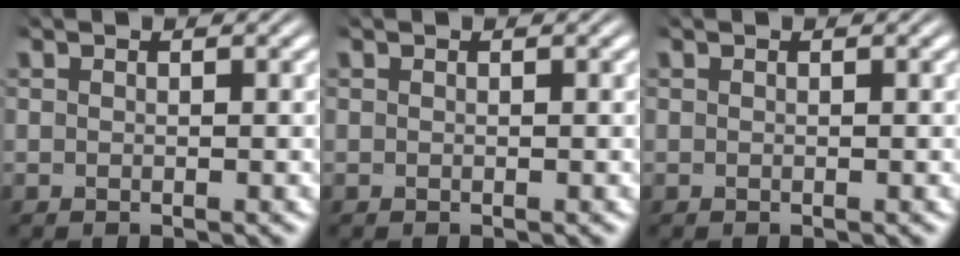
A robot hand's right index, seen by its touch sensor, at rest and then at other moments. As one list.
[{"total": 0.0}, {"total": 0.0}]